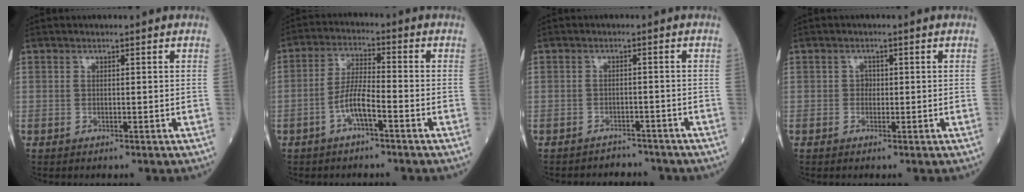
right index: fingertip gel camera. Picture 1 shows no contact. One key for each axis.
{"total": 5.6, "fx": -2.5, "fy": 0.8, "fz": 5.0, "tx": -0.103, "ty": 0.009, "tz": -0.050}
{"total": 5.0, "fx": -4.6, "fy": 1.9, "fz": -0.2, "tx": 0.001, "ty": 0.005, "tz": -0.057}
{"total": 1.0, "fx": 0.0, "fy": 0.9, "fz": 0.5, "tx": -0.005, "ty": 0.003, "tz": -0.003}